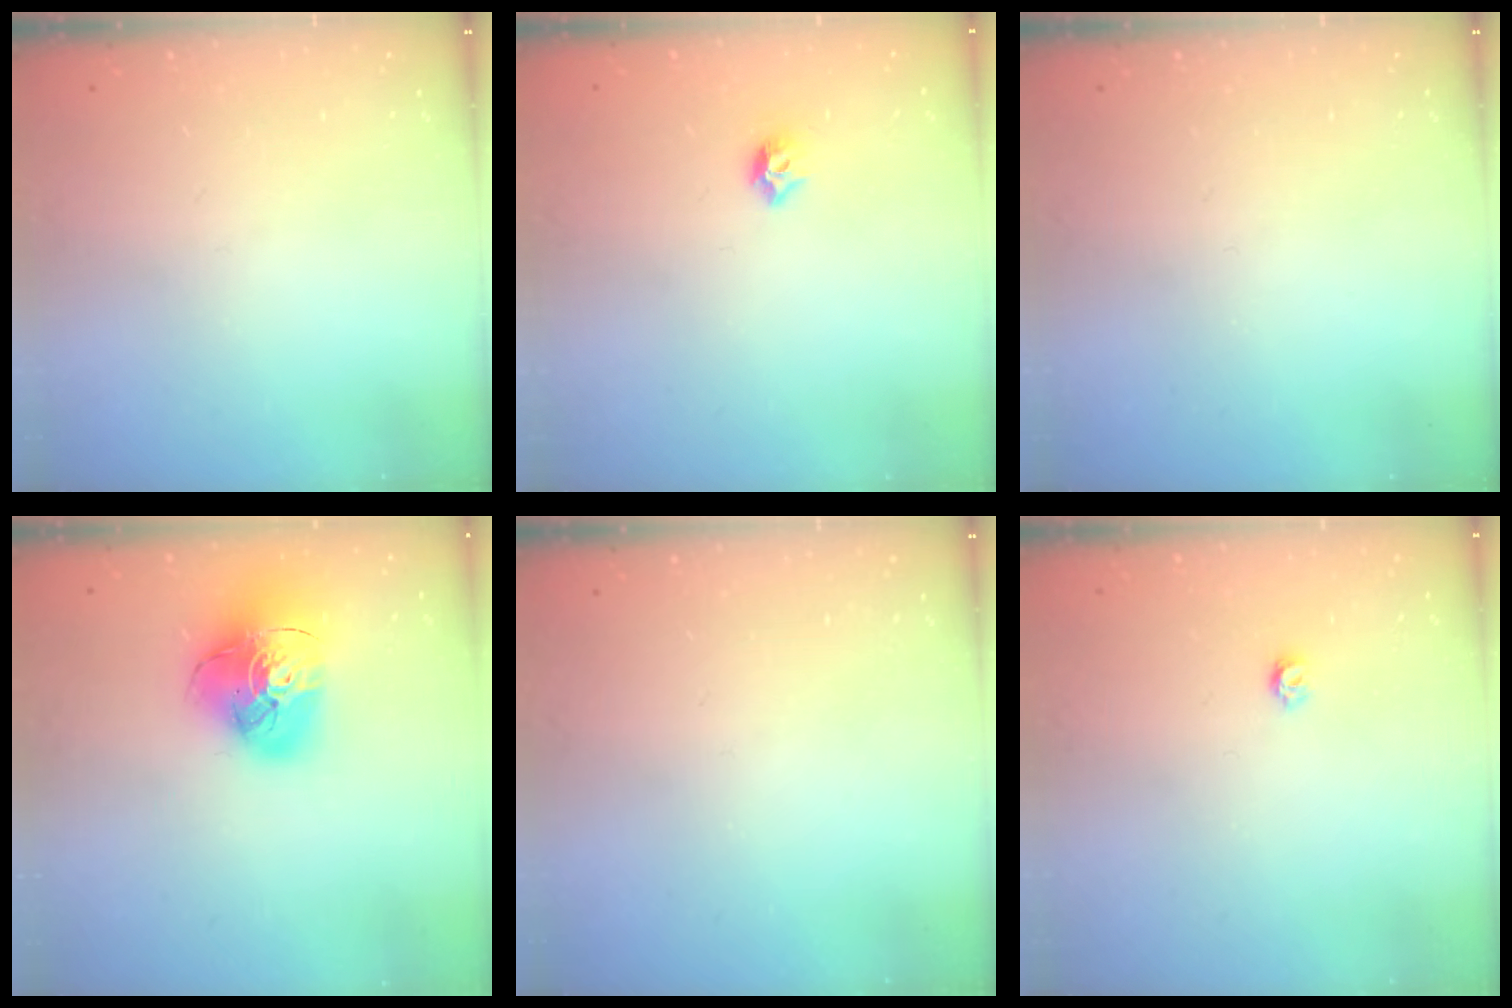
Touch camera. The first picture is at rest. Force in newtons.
{"total": 5.5, "press": 5.4, "slide": 0.9}
{"total": 0.0}
{"total": 19.0, "press": 18.8, "slide": 2.2}
{"total": 0.0}
{"total": 3.2, "press": 3.2, "slide": 0.3}